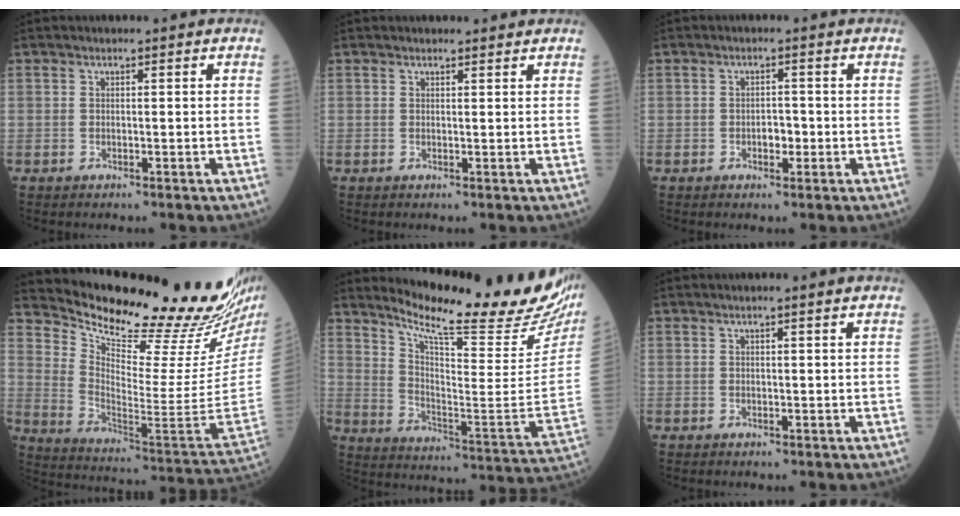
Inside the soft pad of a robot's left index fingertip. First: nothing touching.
{"total": 1.5, "force": [1.4, 0.3, 0.0], "torque": [-0.007, 0.000, 0.017]}
{"total": 2.0, "force": [-0.8, 1.2, 1.3], "torque": [-0.018, 0.001, -0.012]}
{"total": 25.5, "force": [23.4, -0.4, 10.2], "torque": [-0.177, -0.133, 0.329]}
{"total": 25.1, "force": [22.1, 1.2, 11.8], "torque": [-0.195, -0.103, 0.299]}
{"total": 1.2, "force": [0.7, -0.2, 0.9], "torque": [-0.019, 0.003, 0.012]}